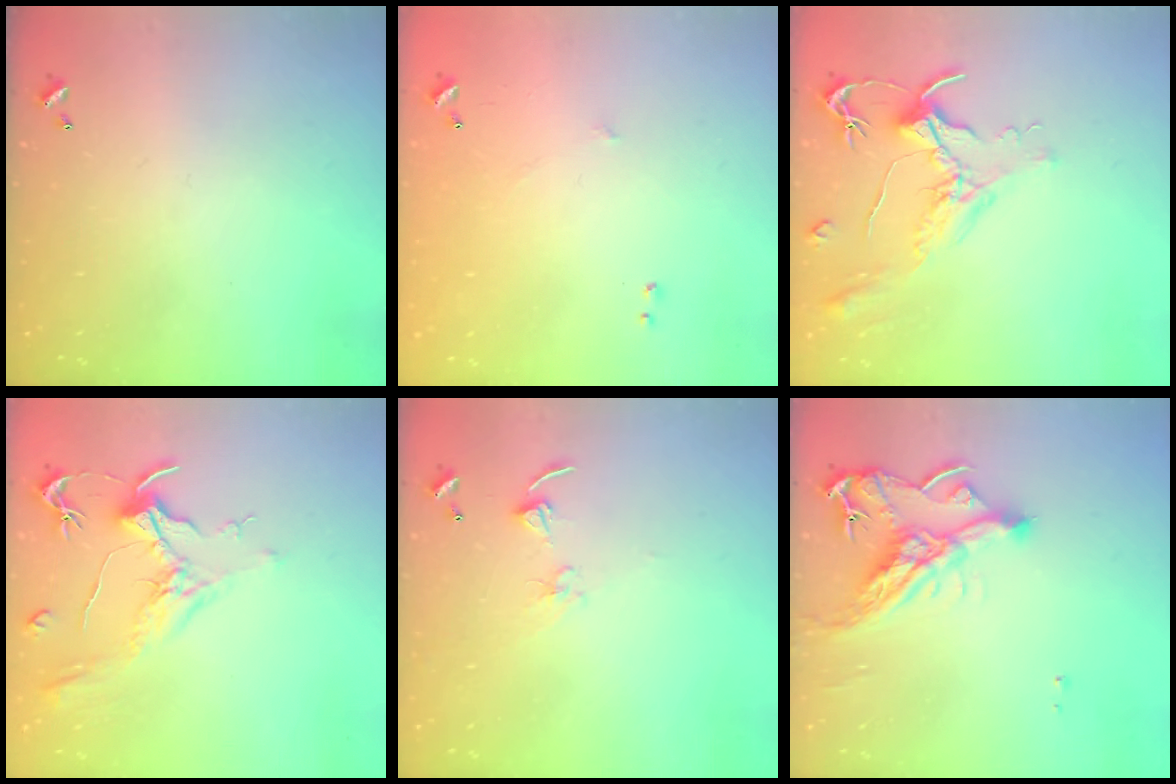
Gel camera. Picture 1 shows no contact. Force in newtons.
{"total": 6.0, "press": 5.9, "slide": 0.8}
{"total": 1.6, "press": 1.5, "slide": 0.7}
{"total": 2.1, "press": 2.0, "slide": 0.8}
{"total": 2.7, "press": 2.7, "slide": 0.2}
{"total": 11.7, "press": 11.6, "slide": 1.6}